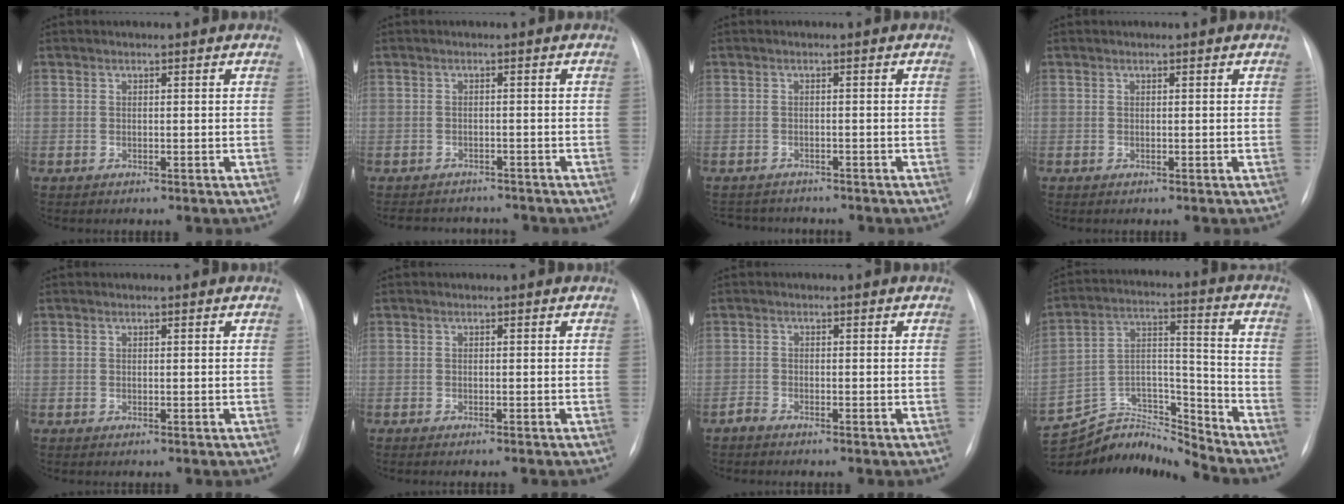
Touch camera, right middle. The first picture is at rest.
{"total": 6.3, "force": [-5.9, 2.2, 0.6], "torque": [-0.006, 0.006, -0.075]}
{"total": 4.6, "force": [-4.5, 1.1, 0.3], "torque": [-0.003, -0.003, -0.065]}
{"total": 0.0}
{"total": 0.0}
{"total": 1.5, "force": [-1.3, -0.1, 0.8], "torque": [-0.010, -0.002, -0.014]}
{"total": 1.1, "force": [-1.1, 0.0, 0.2], "torque": [-0.009, -0.002, -0.022]}
{"total": 14.0, "force": [-14.0, -0.3, -0.3], "torque": [0.003, 0.061, -0.253]}